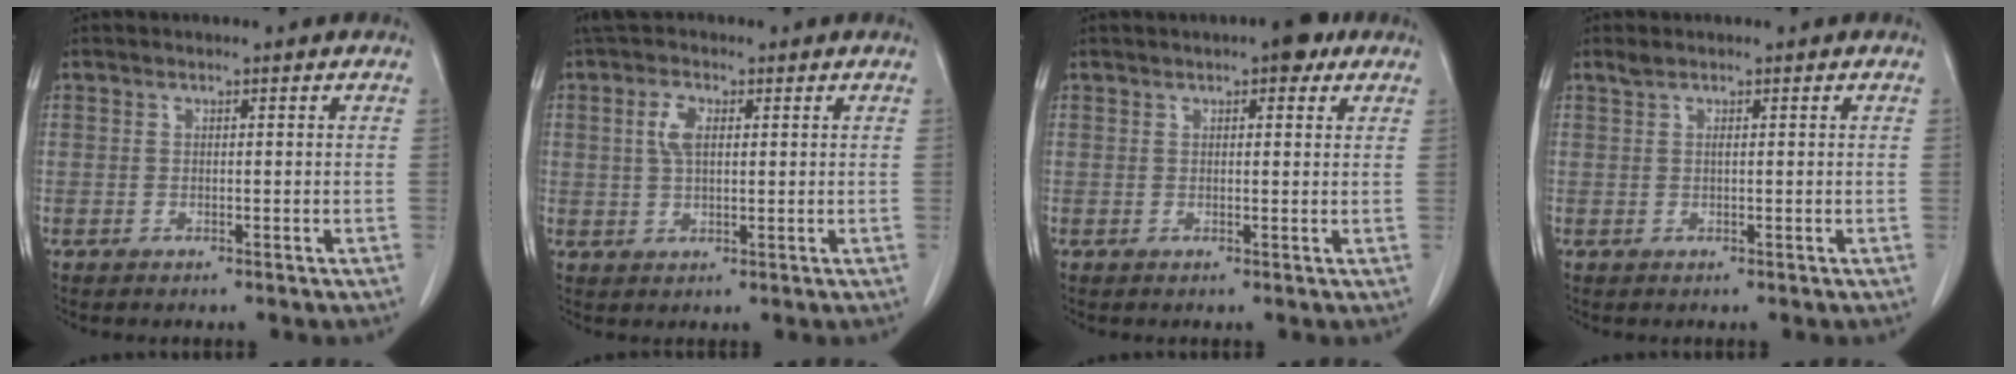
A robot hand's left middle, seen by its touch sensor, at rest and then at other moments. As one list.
[{"total": 3.9, "force": [1.3, 1.9, 3.2], "torque": [-0.069, 0.007, 0.027]}, {"total": 3.9, "force": [2.5, 1.1, 2.8], "torque": [-0.043, 0.010, 0.030]}, {"total": 1.0, "force": [0.7, 0.1, 0.7], "torque": [-0.023, 0.011, 0.017]}]